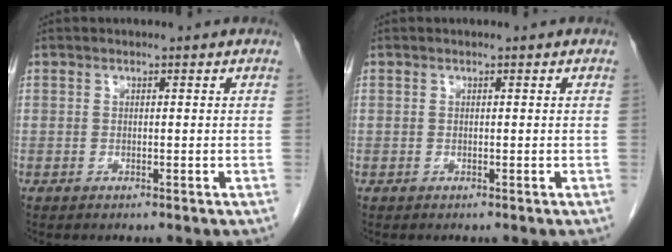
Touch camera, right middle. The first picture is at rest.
{"total": 0.0}